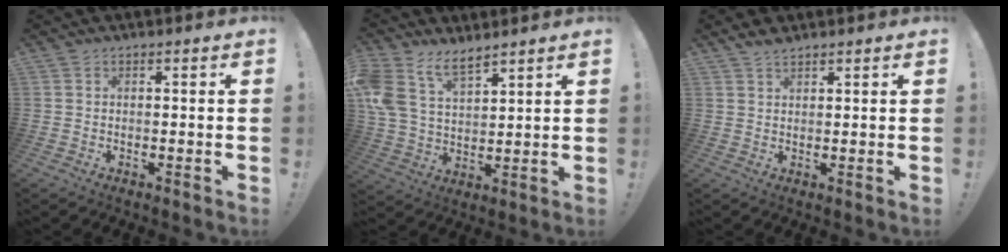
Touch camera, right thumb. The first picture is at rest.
{"total": 12.1, "force": [8.5, 6.1, 6.0], "torque": [-0.137, -0.042, 0.166]}
{"total": 2.8, "force": [2.3, 0.9, 1.2], "torque": [-0.026, -0.010, 0.044]}